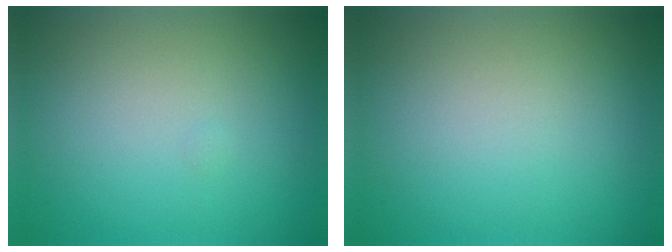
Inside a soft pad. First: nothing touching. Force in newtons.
{"total": 0.0}